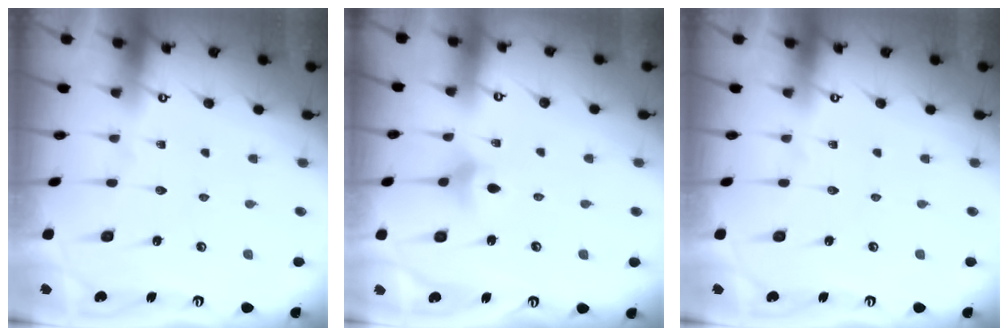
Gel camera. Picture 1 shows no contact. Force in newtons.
{"total": 6.2, "press": 6.1, "slide": 1.0}
{"total": 0.0}